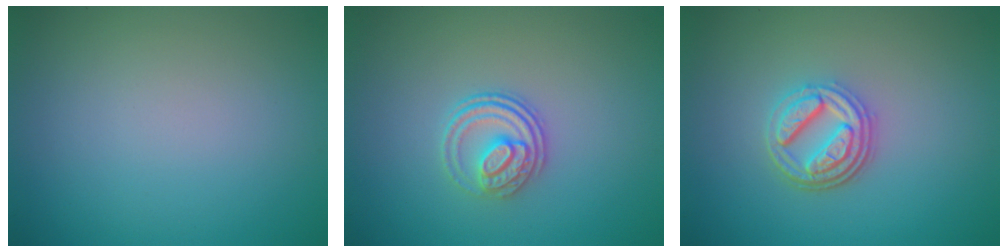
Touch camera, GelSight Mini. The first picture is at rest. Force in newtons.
{"total": 2.9, "press": 2.4, "slide": 1.6}
{"total": 4.0, "press": 3.3, "slide": 2.3}